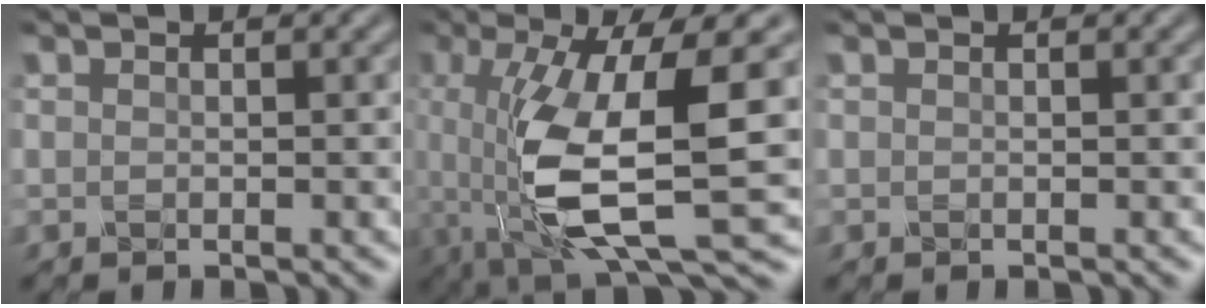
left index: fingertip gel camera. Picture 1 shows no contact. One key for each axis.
{"total": 11.4, "fx": -1.4, "fy": 3.2, "fz": 10.9, "tx": -0.209, "ty": -0.024, "tz": -0.016}
{"total": 0.0}